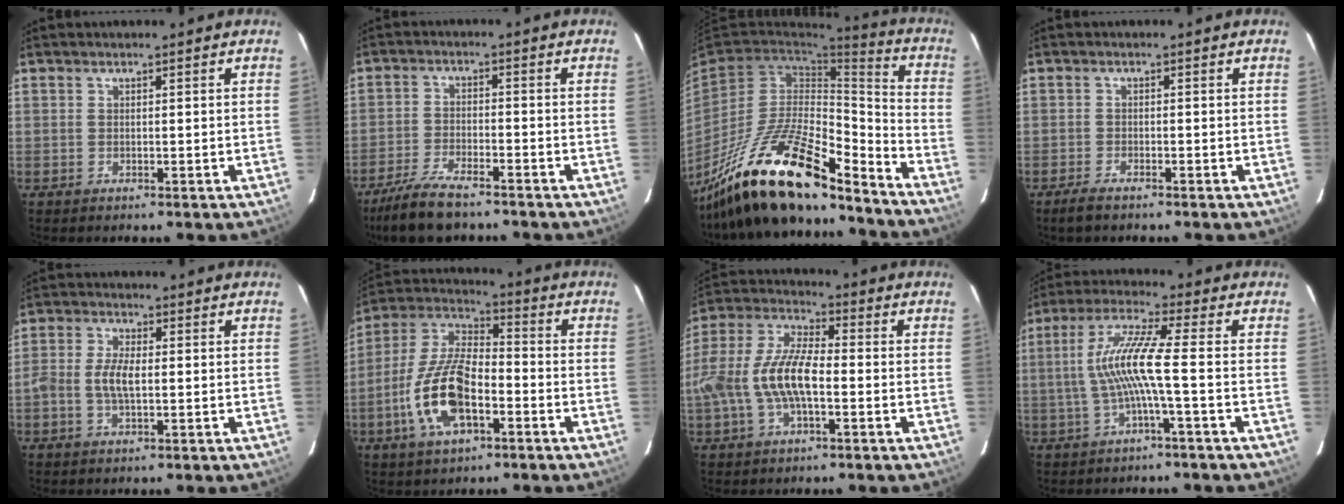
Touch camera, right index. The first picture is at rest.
{"total": 10.4, "force": [-8.5, 2.6, 5.3], "torque": [-0.133, -0.021, -0.155]}
{"total": 24.5, "force": [-18.2, 6.9, 14.9], "torque": [-0.274, -0.022, -0.313]}
{"total": 2.7, "force": [-2.2, 0.6, 1.5], "torque": [-0.044, -0.004, -0.044]}
{"total": 4.9, "force": [-0.6, 2.0, 4.4], "torque": [-0.093, 0.006, -0.015]}
{"total": 15.3, "force": [-5.6, 6.5, 12.7], "torque": [-0.271, -0.002, -0.108]}
{"total": 13.9, "force": [-3.0, 5.4, 12.4], "torque": [-0.261, 0.004, -0.059]}
{"total": 9.5, "force": [-1.5, -0.6, 9.4], "torque": [-0.192, 0.006, -0.025]}